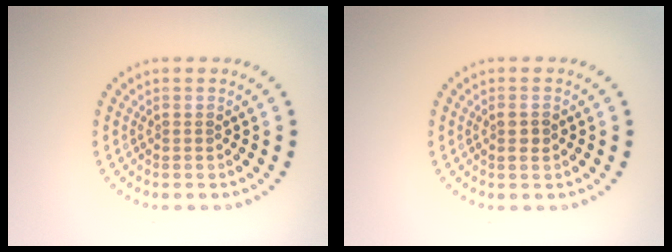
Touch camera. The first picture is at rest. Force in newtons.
{"total": 1.2, "press": 1.2, "slide": 0.4}